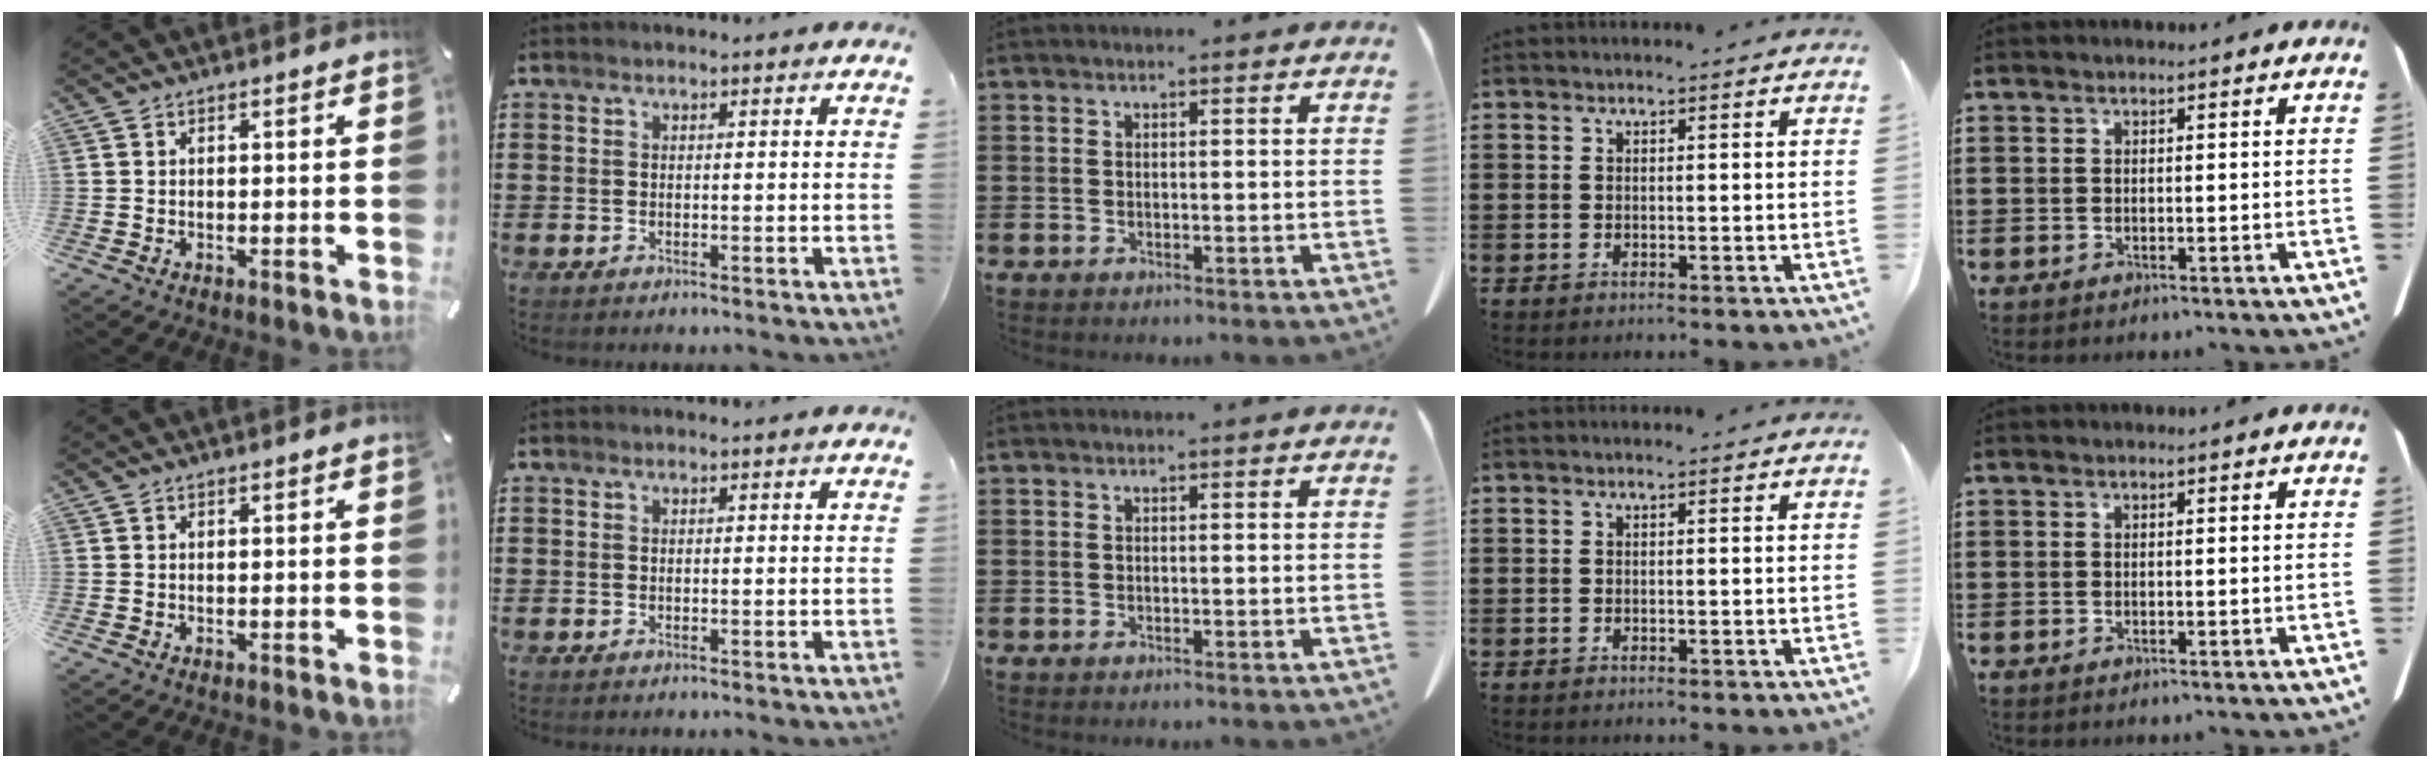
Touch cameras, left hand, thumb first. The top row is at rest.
{}